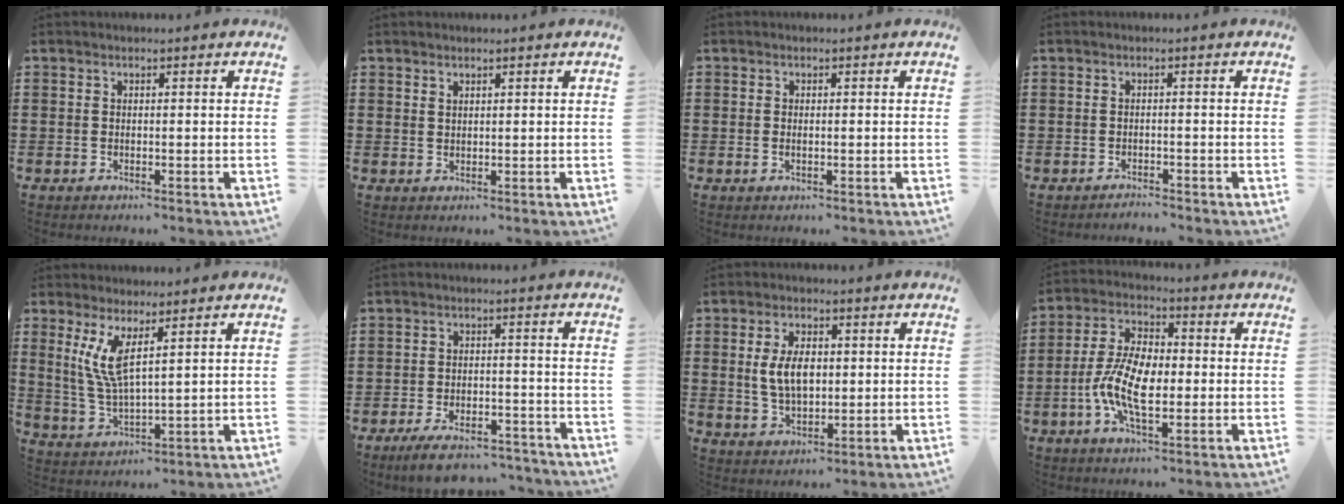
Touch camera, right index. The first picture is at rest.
{"total": 1.2, "force": [1.0, 0.5, 0.2], "torque": [-0.006, 0.002, 0.020]}
{"total": 0.8, "force": [0.0, 0.4, 0.7], "torque": [-0.014, 0.001, -0.001]}
{"total": 1.3, "force": [-1.3, -0.2, -0.1], "torque": [-0.001, 0.001, -0.028]}
{"total": 6.9, "force": [3.1, 1.7, 5.9], "torque": [-0.139, -0.011, 0.052]}
{"total": 5.8, "force": [-5.2, 0.8, 2.5], "torque": [-0.043, 0.002, -0.095]}
{"total": 6.5, "force": [0.6, 3.8, 5.2], "torque": [-0.114, 0.004, 0.004]}
{"total": 9.2, "force": [-1.9, 4.5, 7.7], "torque": [-0.176, -0.003, -0.040]}